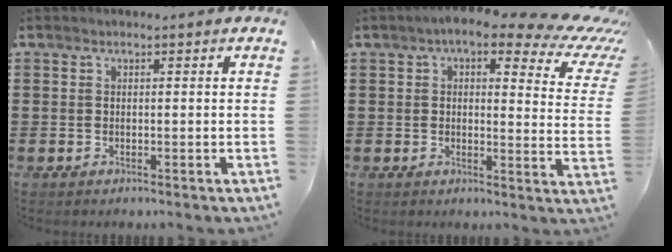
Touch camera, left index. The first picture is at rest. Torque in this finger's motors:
{"motor_torque": [2.14, 0.00, 0.12, -0.08]}